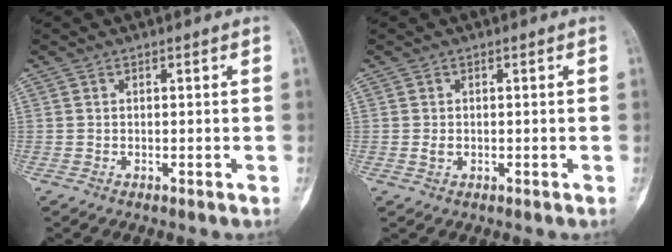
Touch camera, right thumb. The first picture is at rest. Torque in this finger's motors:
{"motor_torque": [0.46, 0.27, 0.37, -0.21, 0.15]}